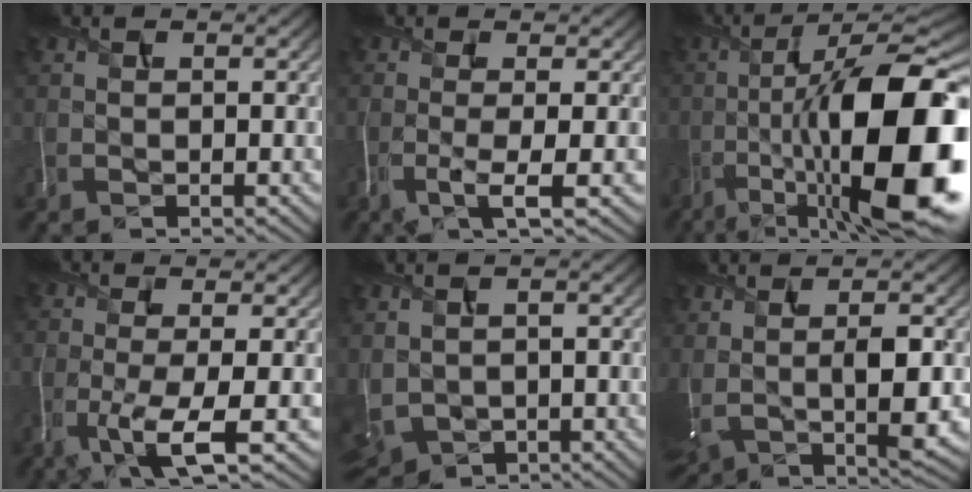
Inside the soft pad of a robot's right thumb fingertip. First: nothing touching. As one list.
[{"total": 4.1, "force": [-1.4, 0.9, 3.8], "torque": [-0.063, -0.011, -0.028]}, {"total": 20.6, "force": [-5.4, 7.1, 18.5], "torque": [-0.292, -0.011, -0.082]}, {"total": 6.4, "force": [-2.4, 1.3, 5.8], "torque": [-0.091, -0.009, -0.042]}, {"total": 5.0, "force": [0.7, 3.5, 3.4], "torque": [-0.111, -0.017, 0.031]}, {"total": 7.0, "force": [1.0, 2.4, 6.5], "torque": [-0.130, -0.003, 0.028]}]